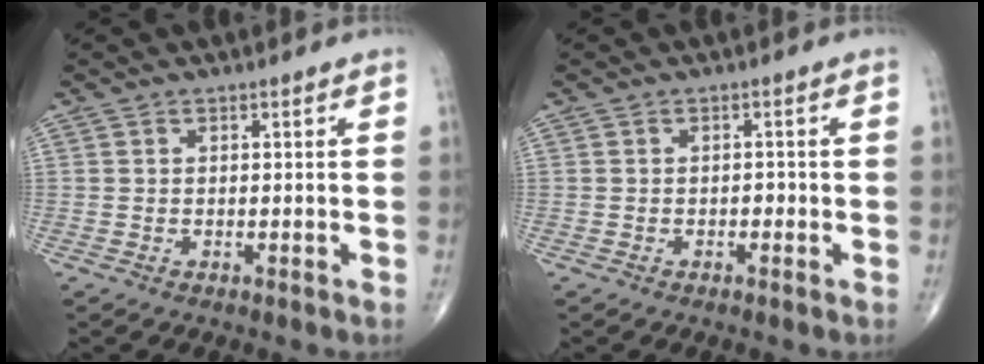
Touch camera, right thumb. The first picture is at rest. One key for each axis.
{"total": 0.9, "fx": -0.4, "fy": 0.6, "fz": 0.6, "tx": -0.005, "ty": 0.003, "tz": -0.010}